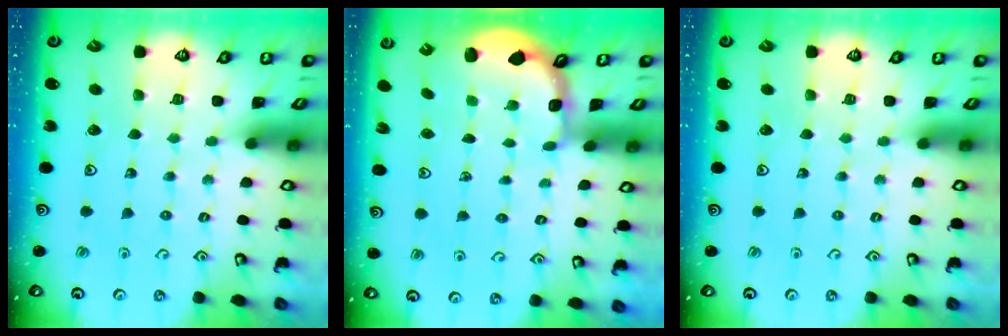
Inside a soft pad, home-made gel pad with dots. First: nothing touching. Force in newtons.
{"total": 2.6, "press": 1.9, "slide": 1.7}
{"total": 0.0}